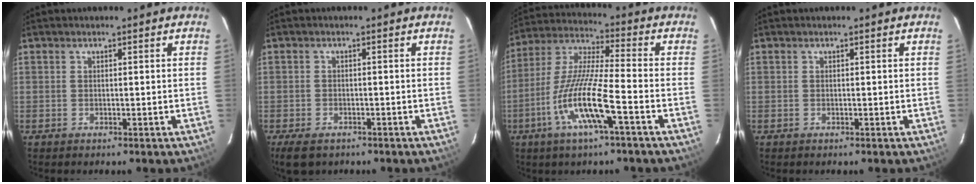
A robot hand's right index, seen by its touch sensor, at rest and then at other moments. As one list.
[{"total": 5.1, "force": [-3.5, 2.7, 2.6], "torque": [-0.061, -0.013, -0.058]}, {"total": 13.5, "force": [-5.6, 0.7, 12.2], "torque": [-0.251, -0.007, -0.114]}, {"total": 0.0}]